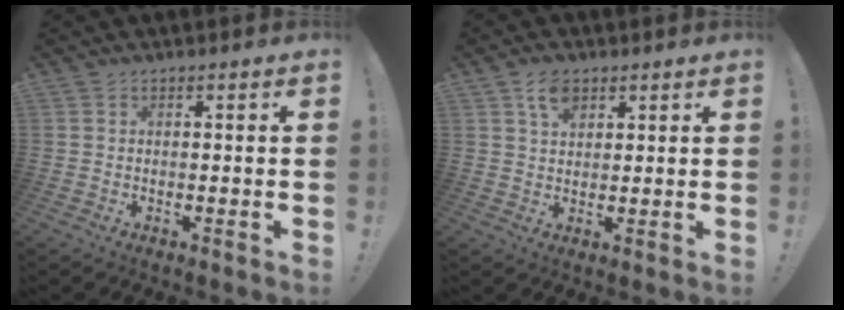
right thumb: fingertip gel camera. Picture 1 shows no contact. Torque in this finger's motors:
{"motor_torque": [0.18, 0.80, 0.14, -0.03, 0.03]}